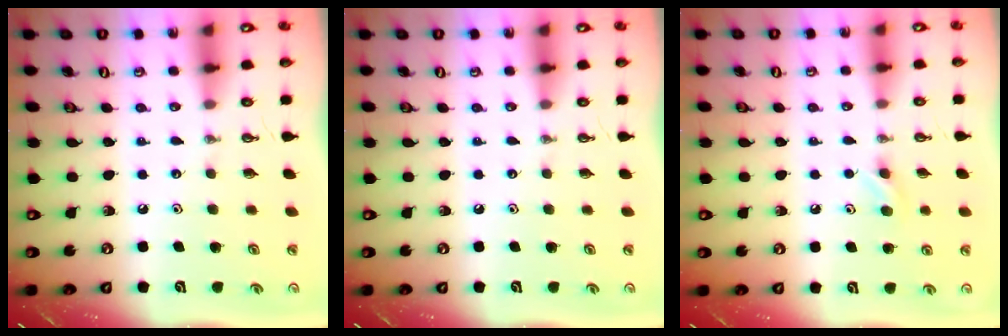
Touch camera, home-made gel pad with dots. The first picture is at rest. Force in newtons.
{"total": 0.0}
{"total": 5.1, "press": 4.9, "slide": 1.4}